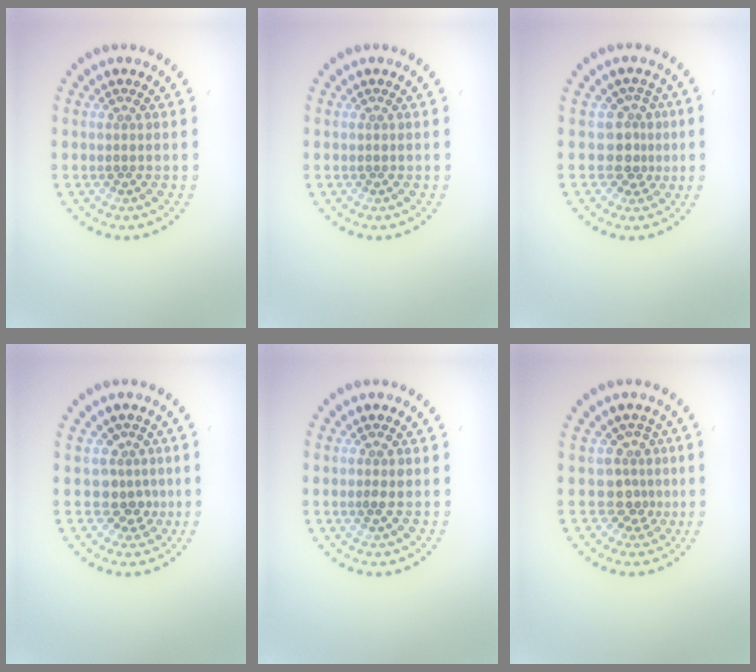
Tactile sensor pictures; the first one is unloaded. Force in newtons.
{"total": 0.0}
{"total": 2.7, "press": 1.9, "slide": 1.9}
{"total": 2.5, "press": 1.9, "slide": 1.6}
{"total": 1.1, "press": 1.1, "slide": 0.2}
{"total": 2.6, "press": 1.7, "slide": 2.0}